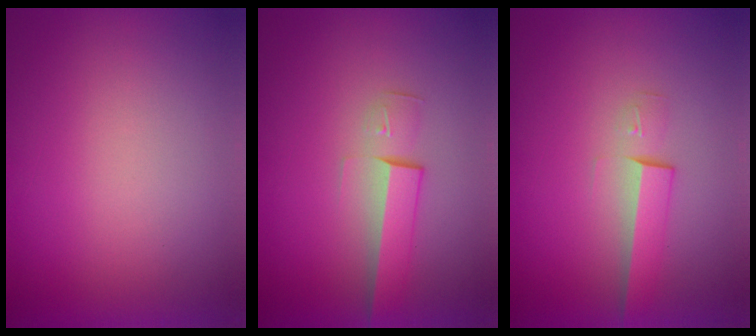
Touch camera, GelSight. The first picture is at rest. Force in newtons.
{"total": 2.9}
{"total": 2.6}